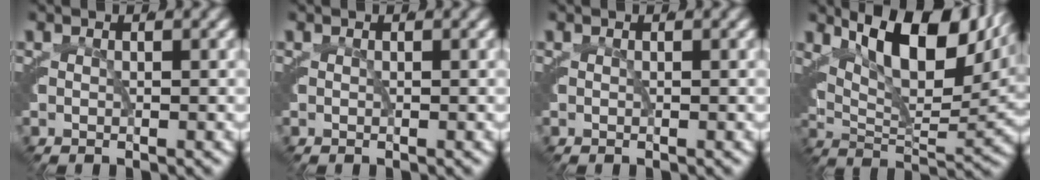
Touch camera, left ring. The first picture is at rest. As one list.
[{"total": 0.0}, {"total": 0.0}, {"total": 11.1, "force": [6.5, 3.9, 8.1], "torque": [-0.113, 0.017, 0.095]}]